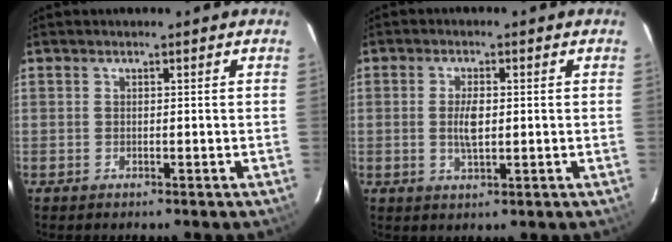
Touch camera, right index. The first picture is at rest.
{"total": 4.2, "force": [0.0, 1.8, 3.8], "torque": [-0.071, -0.003, 0.001]}